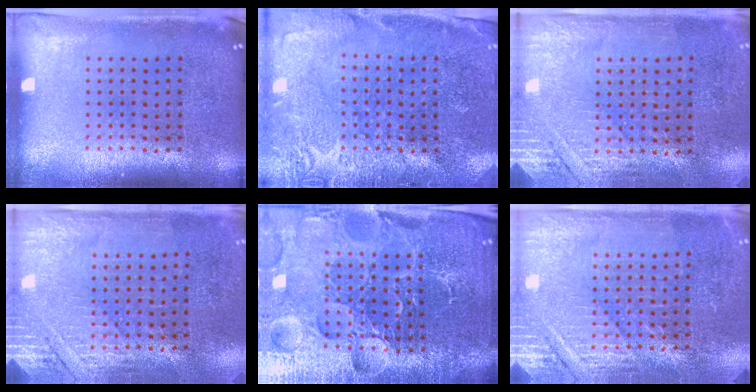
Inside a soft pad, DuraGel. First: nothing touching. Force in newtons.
{"total": 2.8, "press": 2.8, "slide": 0.1}
{"total": 2.7, "press": 2.5, "slide": 1.1}
{"total": 2.7, "press": 2.5, "slide": 1.1}
{"total": 5.6, "press": 5.2, "slide": 2.1}
{"total": 2.9, "press": 2.9, "slide": 0.2}